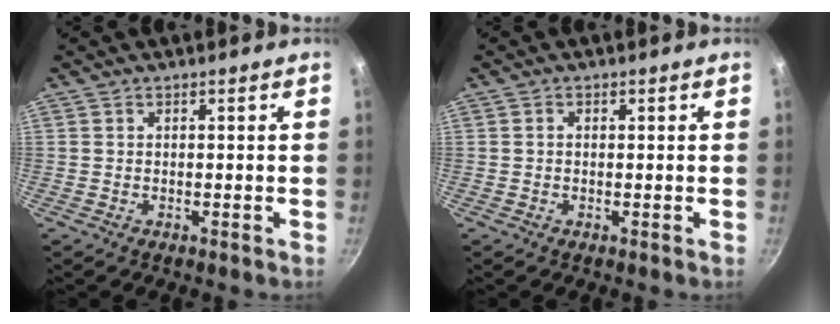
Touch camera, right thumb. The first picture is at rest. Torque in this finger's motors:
{"motor_torque": [-0.19, -0.49, -0.36, 0.04, -0.02]}